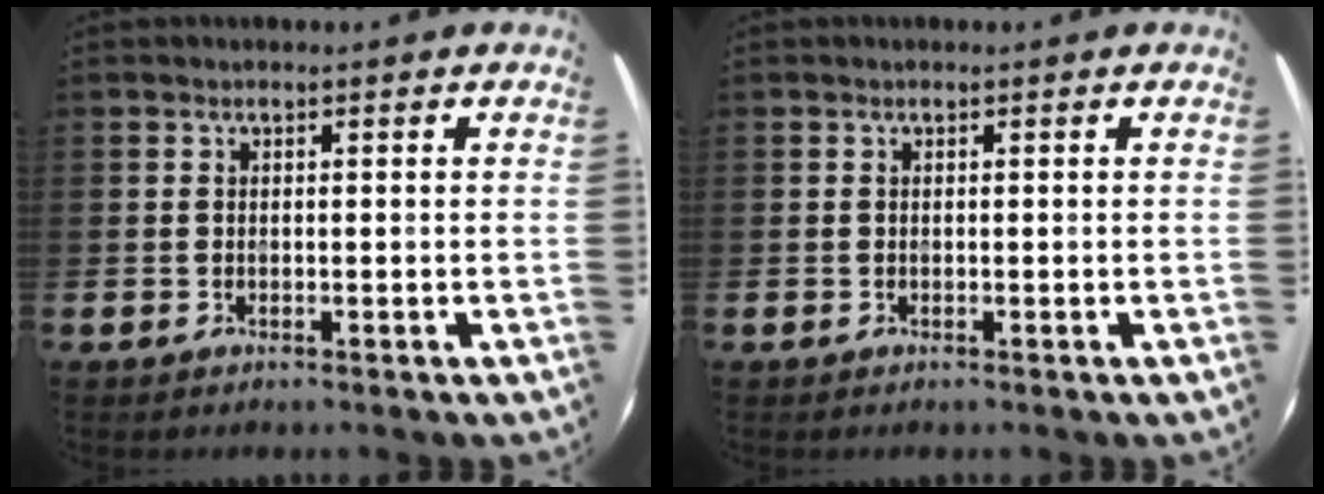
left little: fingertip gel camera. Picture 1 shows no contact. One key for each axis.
{"total": 0.0}